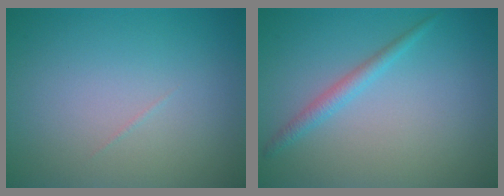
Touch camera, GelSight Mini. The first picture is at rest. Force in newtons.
{"total": 1.6, "press": 1.6, "slide": 0.1}